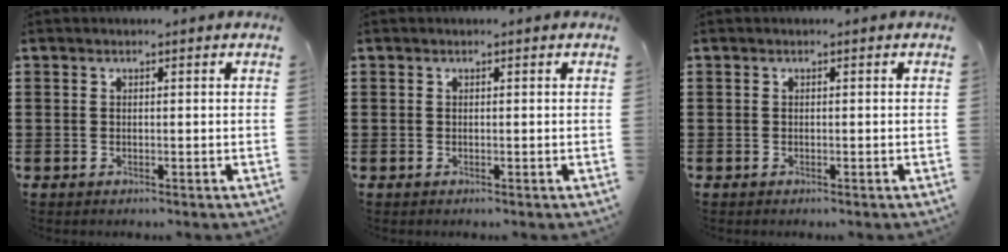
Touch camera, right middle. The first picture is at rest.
{"total": 0.0}
{"total": 0.0}